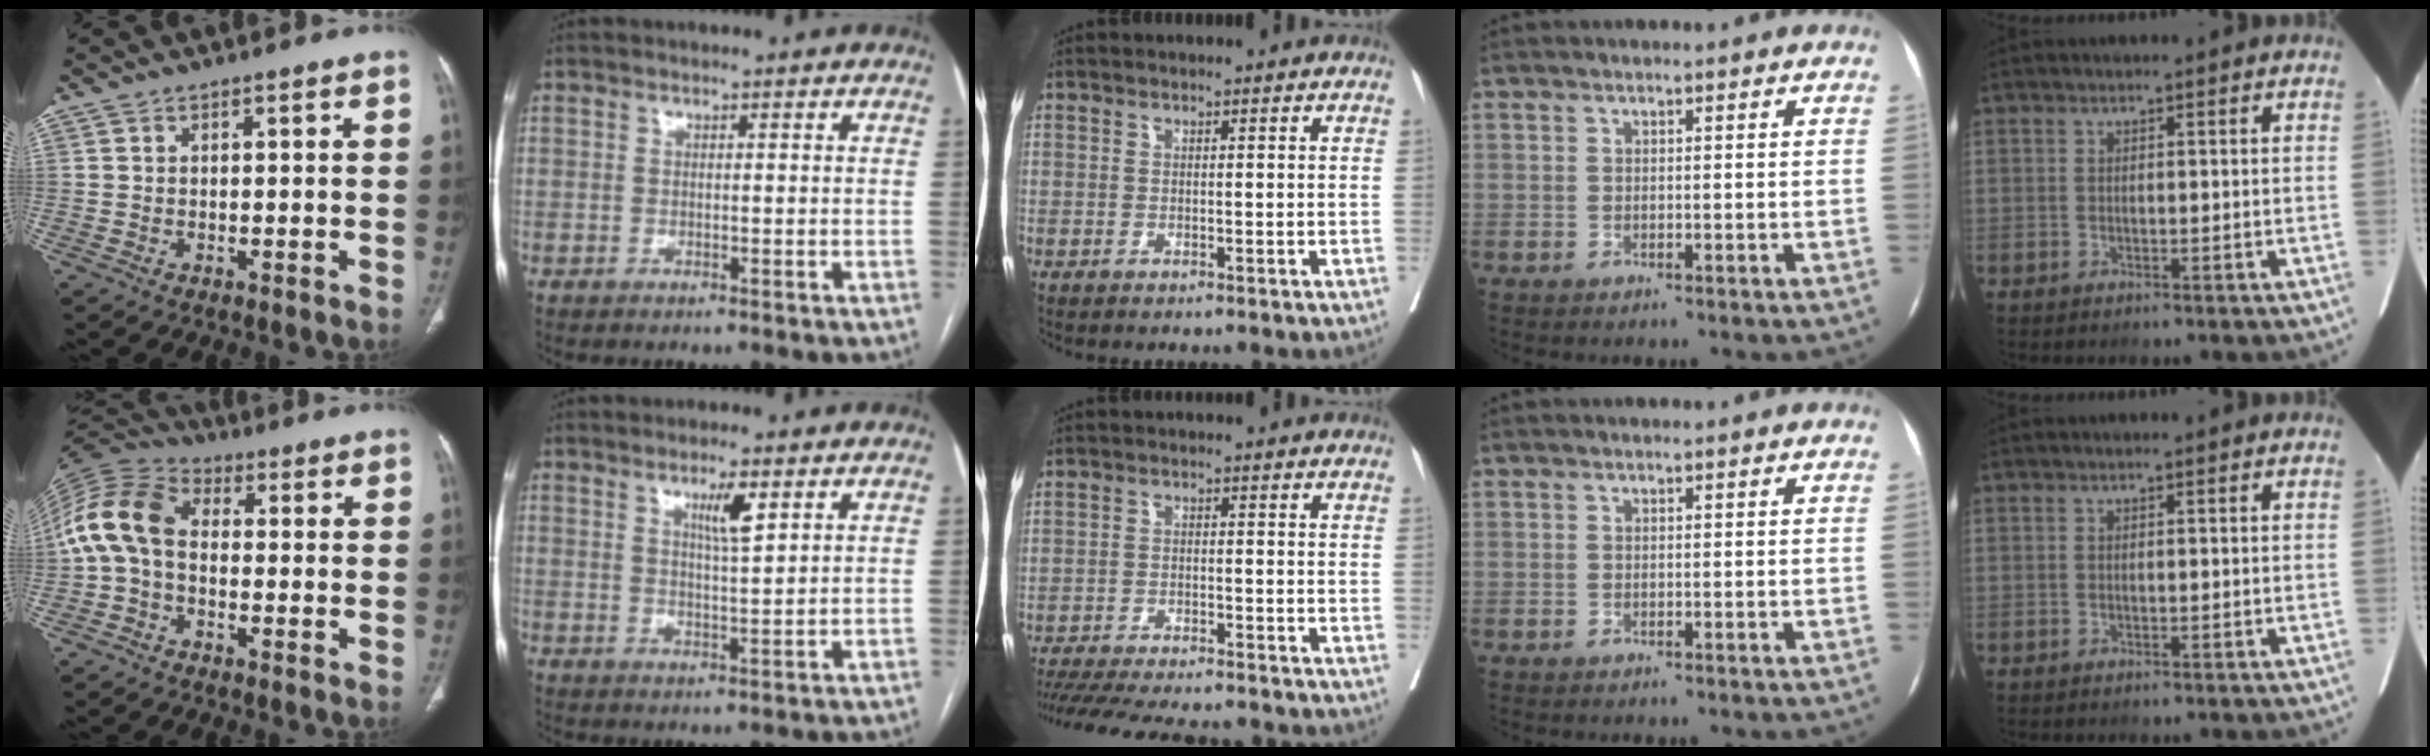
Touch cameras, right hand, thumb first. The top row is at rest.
{"thumb": {"total": 12.0, "force": [-0.5, 8.1, 8.8], "torque": [-0.179, 0.032, -0.023]}, "index": {"total": 4.2, "force": [2.2, 0.3, 3.6], "torque": [-0.062, -0.005, 0.038]}, "middle": {"total": 16.8, "force": [-15.1, 2.4, 6.9], "torque": [-0.146, -0.028, -0.216]}}